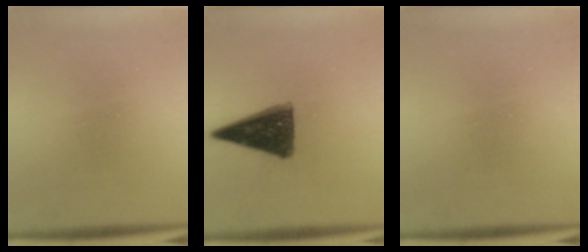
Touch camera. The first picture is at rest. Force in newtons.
{"total": 12.5}
{"total": 0.0}